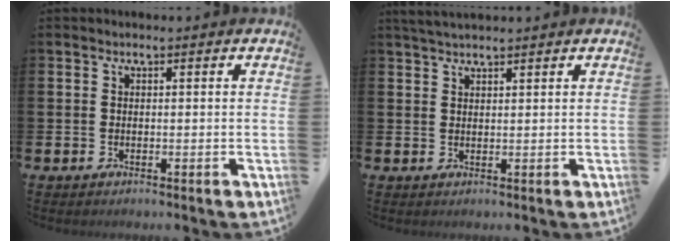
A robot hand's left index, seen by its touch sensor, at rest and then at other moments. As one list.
[{"total": 2.5, "force": [2.3, 0.4, 0.8], "torque": [-0.019, -0.002, 0.042]}]